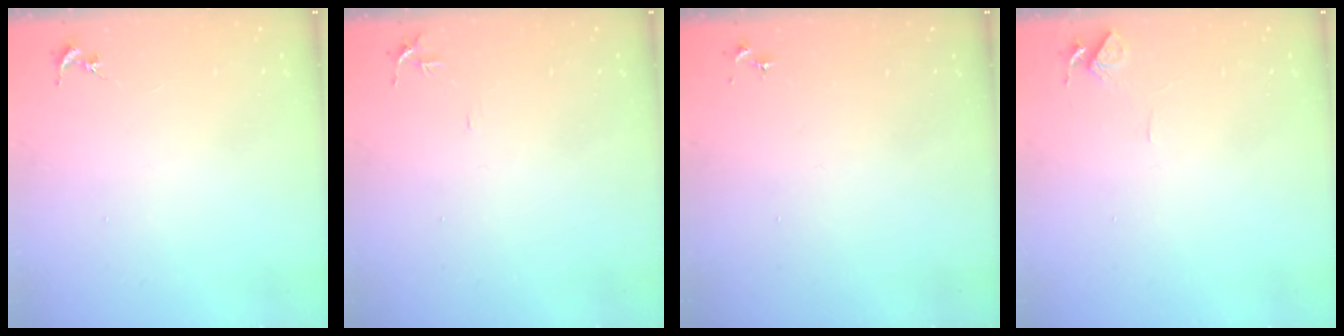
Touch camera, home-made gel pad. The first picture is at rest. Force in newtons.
{"total": 4.7, "press": 4.7, "slide": 0.5}
{"total": 0.0}
{"total": 4.6, "press": 4.5, "slide": 0.4}